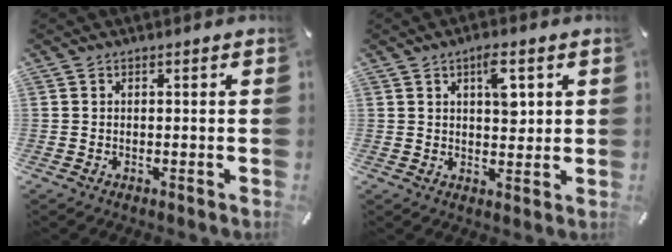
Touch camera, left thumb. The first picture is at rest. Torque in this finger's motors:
{"motor_torque": [0.91, 1.07, 0.54, -0.28, 0.20]}